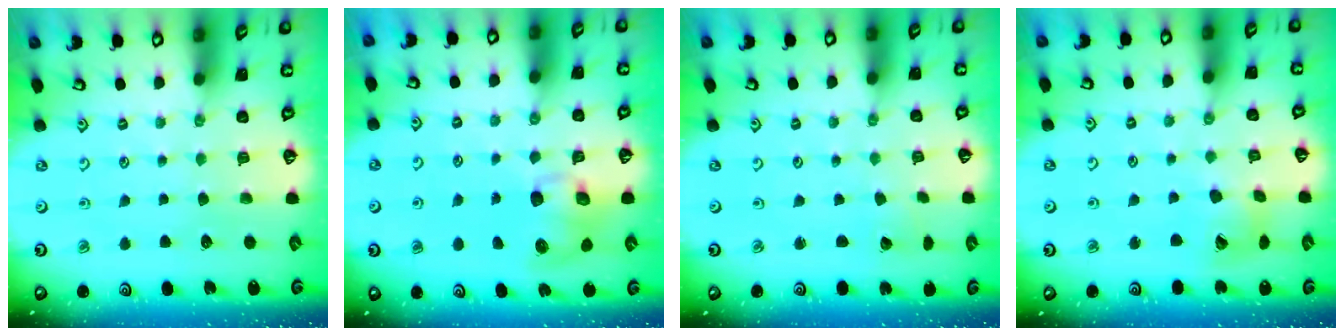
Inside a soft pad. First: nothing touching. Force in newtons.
{"total": 9.2, "press": 9.1, "slide": 1.2}
{"total": 1.7, "press": 1.7, "slide": 0.1}
{"total": 11.2, "press": 11.1, "slide": 1.5}